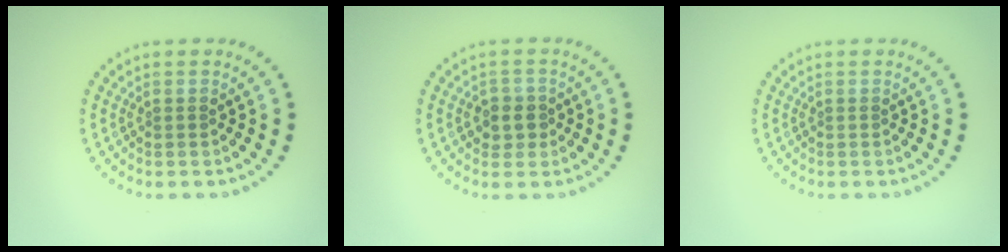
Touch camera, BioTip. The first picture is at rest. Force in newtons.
{"total": 2.1, "press": 1.9, "slide": 0.8}
{"total": 0.0}